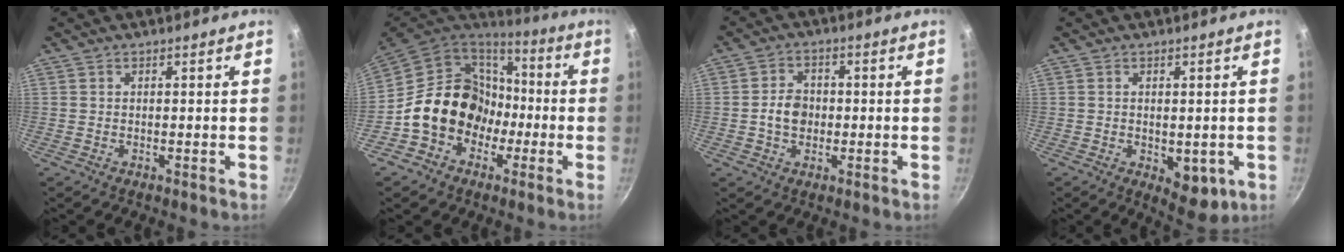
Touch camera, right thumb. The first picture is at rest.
{"total": 18.7, "force": [-3.7, 15.6, 9.5], "torque": [-0.123, 0.069, -0.059]}
{"total": 5.3, "force": [-0.6, 4.2, 3.2], "torque": [-0.036, 0.012, -0.015]}
{"total": 6.9, "force": [-1.4, 3.8, 5.5], "torque": [-0.059, -0.010, -0.010]}